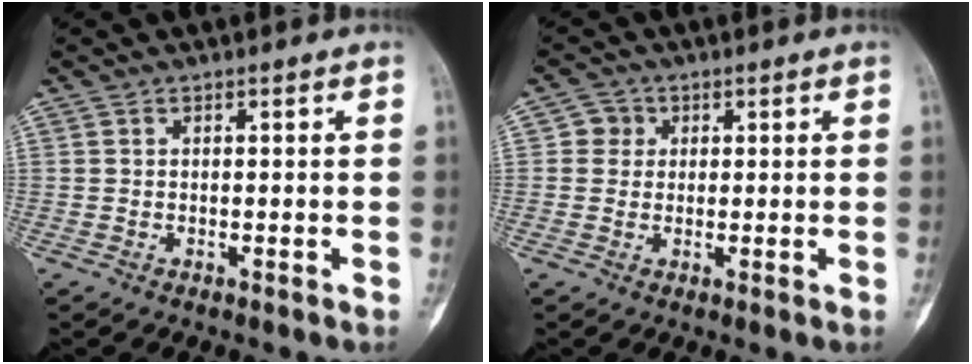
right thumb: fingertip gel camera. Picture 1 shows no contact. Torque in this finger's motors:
{"motor_torque": [0.17, 0.01, 0.17, 0.00, 0.03]}